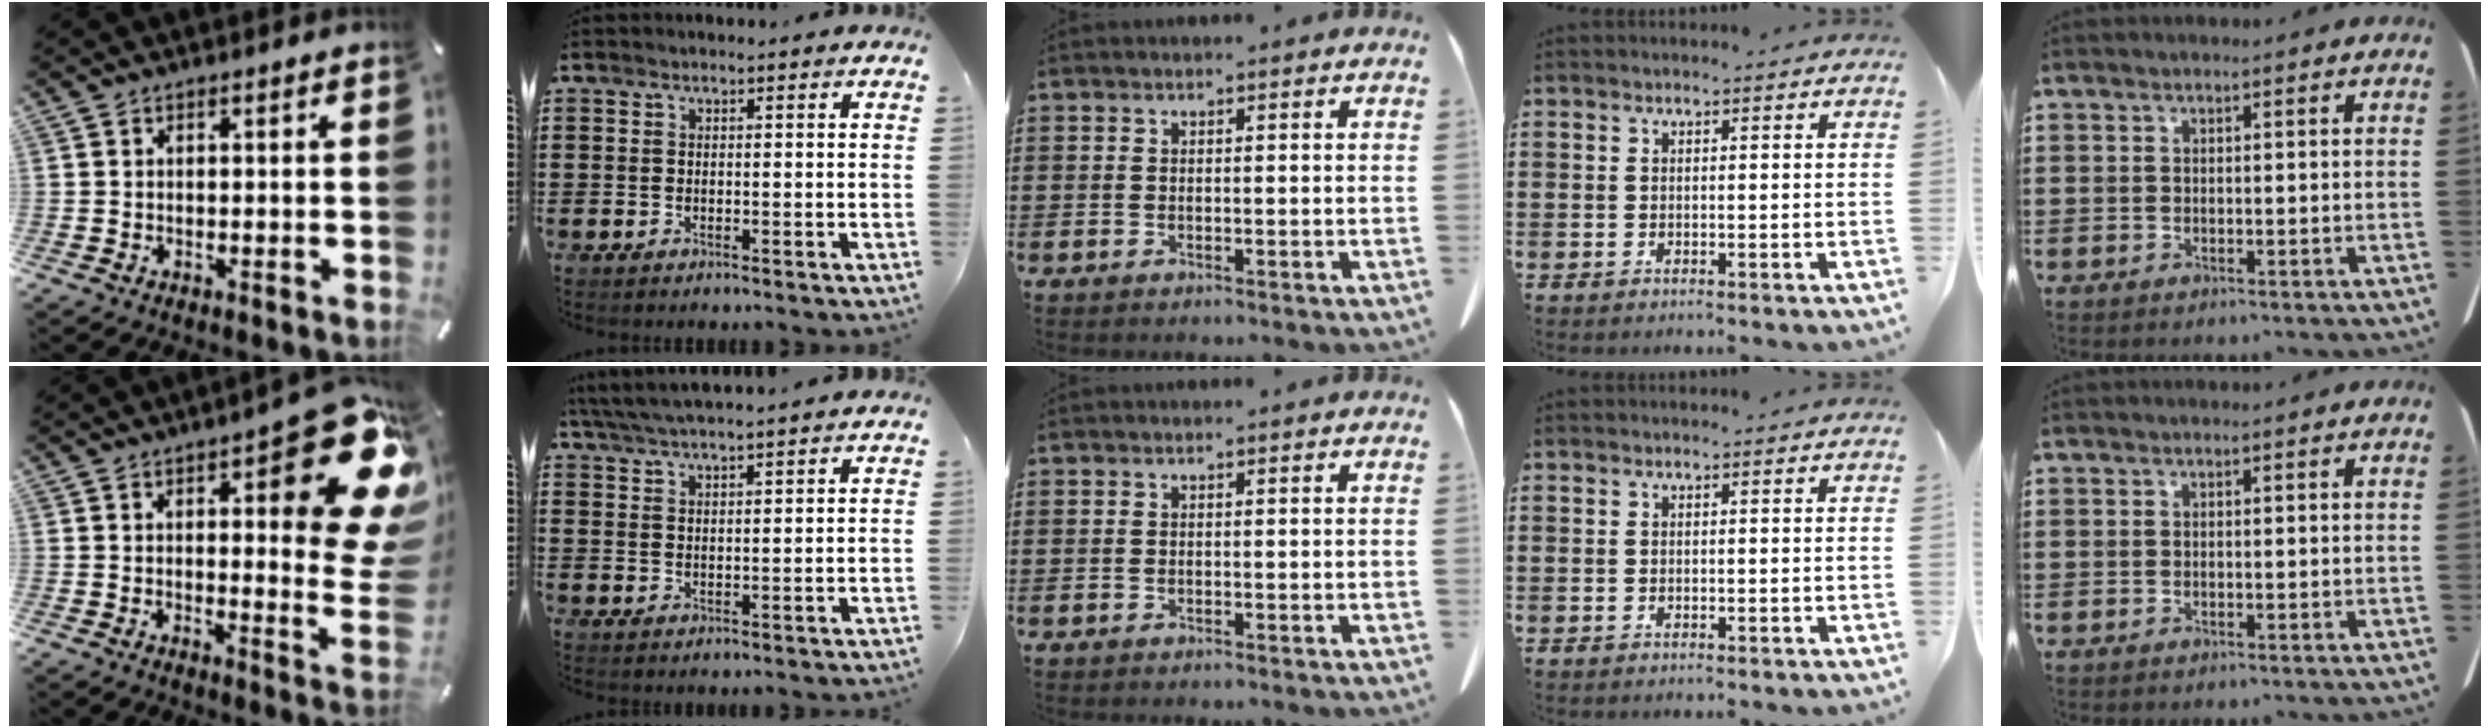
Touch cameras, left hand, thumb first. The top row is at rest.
{"thumb": {"total": 22.8, "force": [8.7, 7.4, 19.7], "torque": [-0.237, -0.071, 0.140]}, "index": {"total": 3.6, "force": [3.3, -0.5, 1.3], "torque": [-0.035, -0.012, 0.060]}}